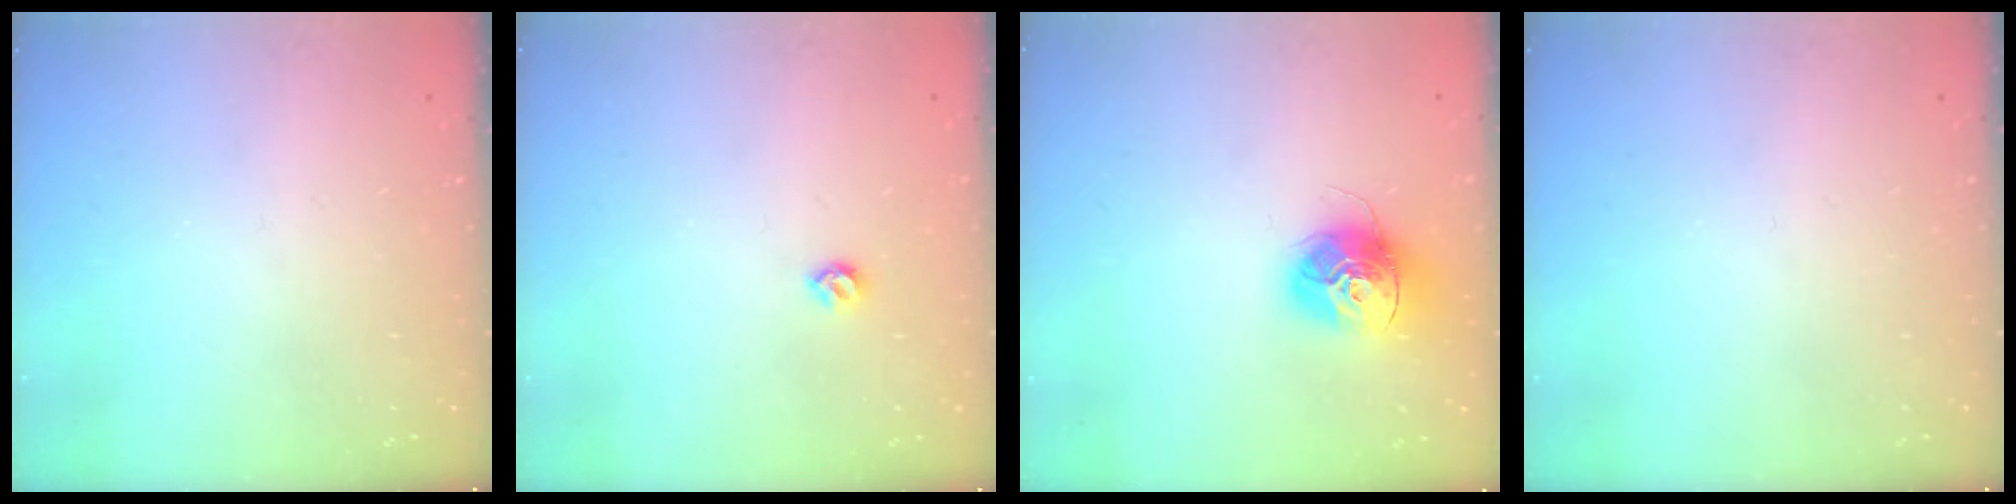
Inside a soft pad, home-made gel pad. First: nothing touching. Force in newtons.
{"total": 4.9, "press": 4.8, "slide": 0.8}
{"total": 14.6, "press": 14.5, "slide": 1.4}
{"total": 0.0}